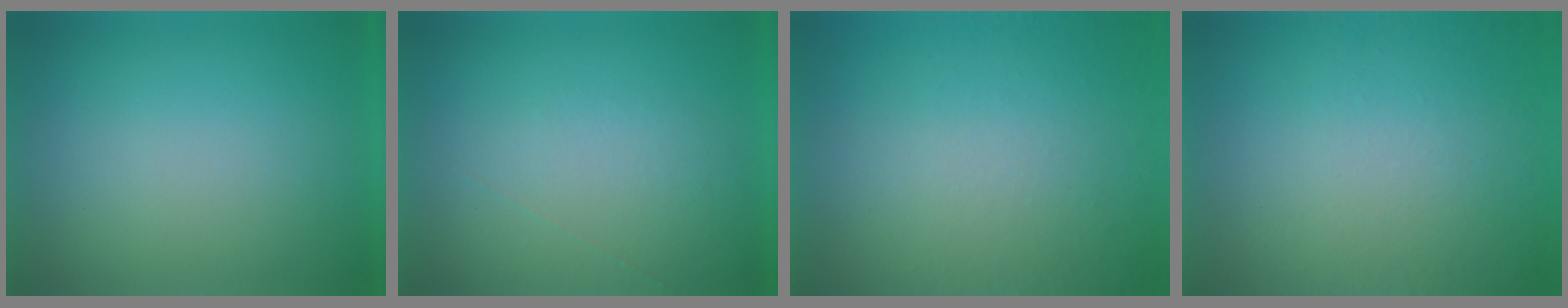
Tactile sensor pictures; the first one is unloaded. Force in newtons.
{"total": 1.0}
{"total": 8.3}
{"total": 7.1}